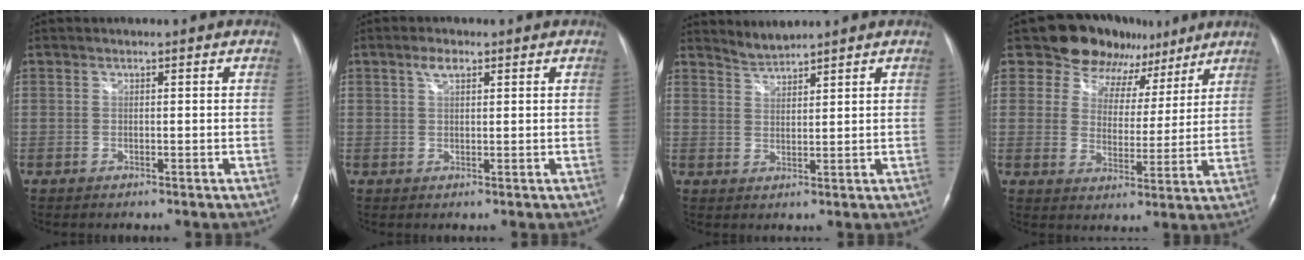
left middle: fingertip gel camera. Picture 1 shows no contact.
{"total": 2.3, "force": [1.3, 1.0, 1.6], "torque": [-0.035, 0.008, 0.027]}
{"total": 2.7, "force": [2.6, -0.4, -0.3], "torque": [0.001, -0.002, 0.056]}
{"total": 11.5, "force": [8.2, 7.5, 2.8], "torque": [-0.031, 0.019, 0.115]}